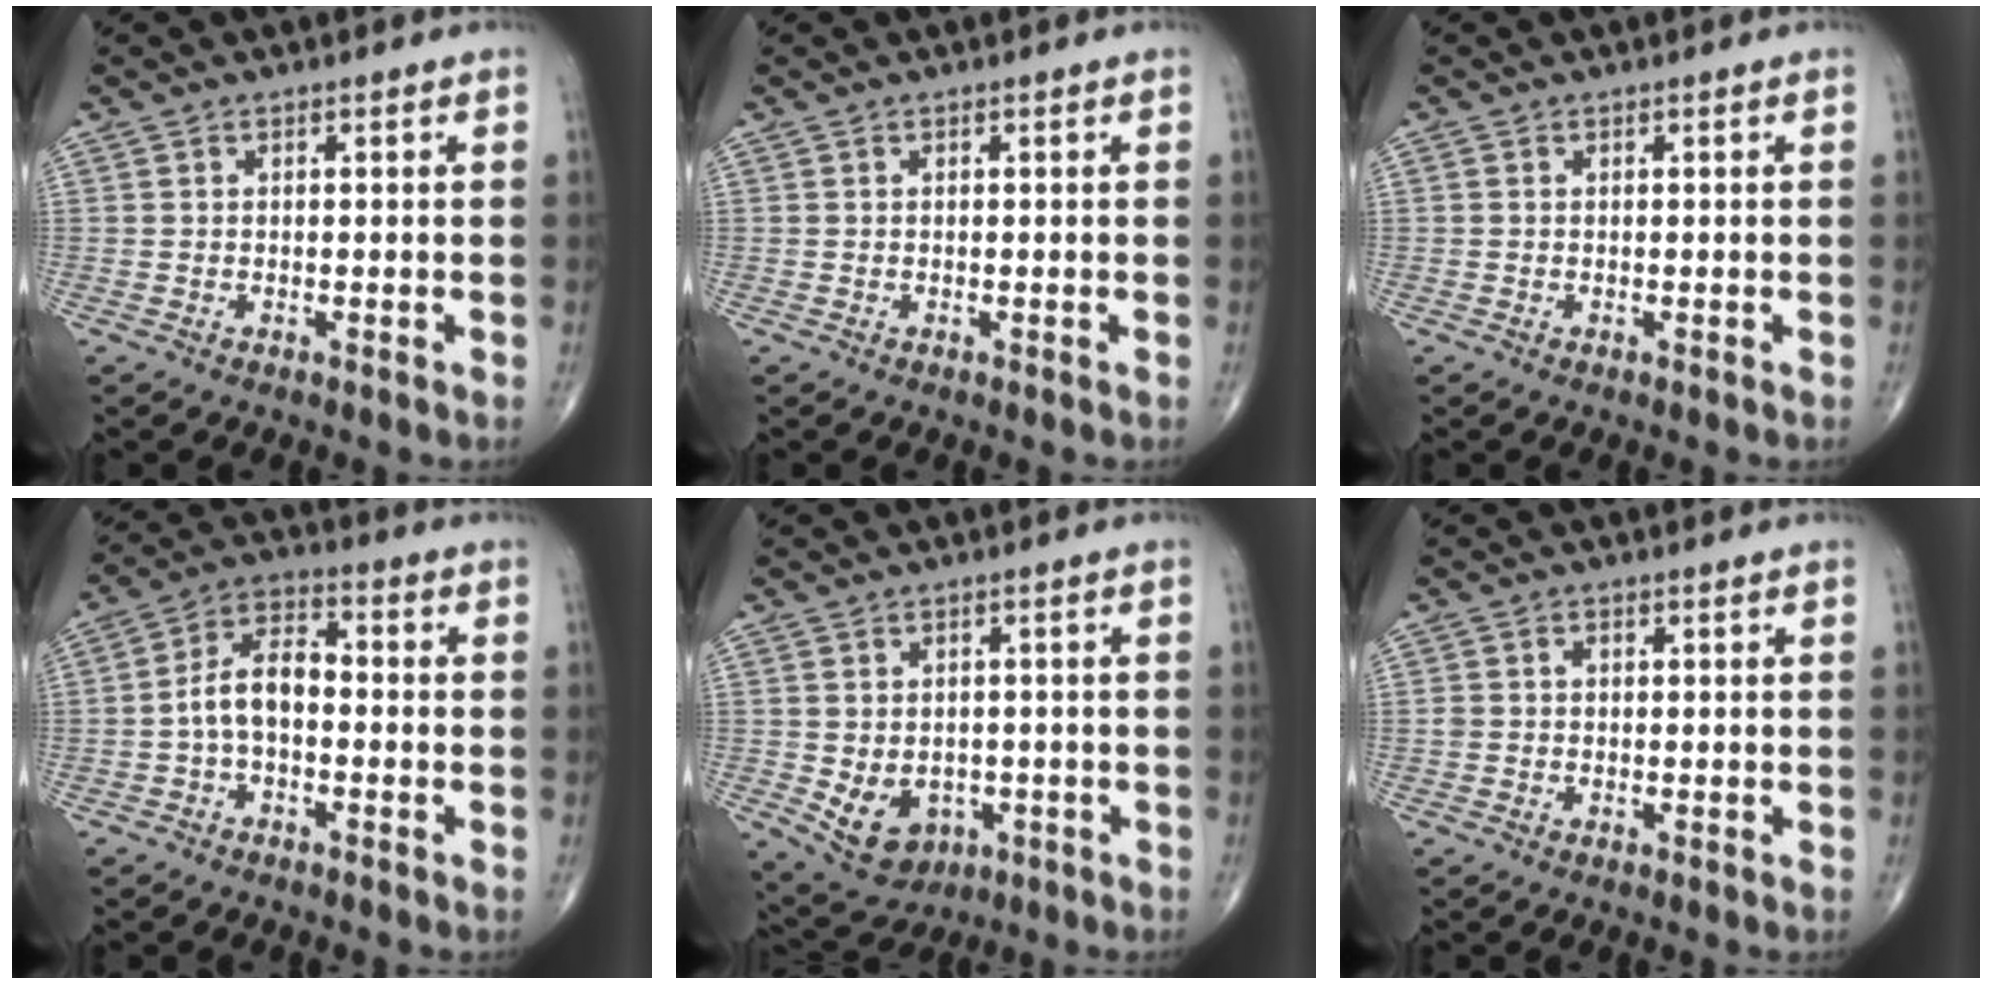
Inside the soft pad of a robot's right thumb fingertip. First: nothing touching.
{"total": 0.0}
{"total": 0.0}
{"total": 8.1, "force": [-1.3, 4.7, 6.5], "torque": [-0.113, 0.034, -0.036]}
{"total": 8.4, "force": [-2.0, 6.5, 4.9], "torque": [-0.065, 0.008, -0.013]}
{"total": 1.2, "force": [0.0, 1.0, 0.6], "torque": [-0.008, 0.006, 0.001]}